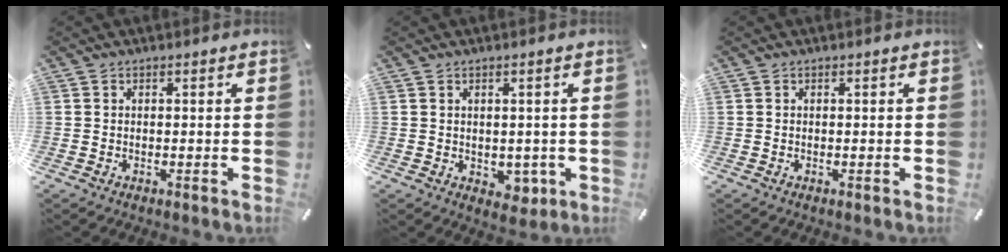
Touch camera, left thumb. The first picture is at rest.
{"total": 3.6, "force": [-0.4, 3.0, 1.9], "torque": [-0.007, -0.003, -0.008]}
{"total": 0.0}